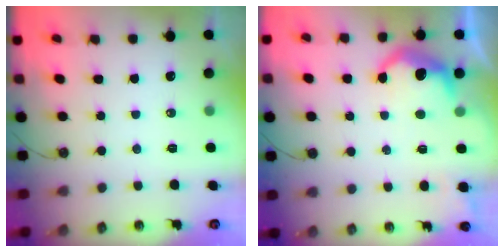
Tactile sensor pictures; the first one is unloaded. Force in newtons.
{"total": 9.8, "press": 9.8, "slide": 0.7}